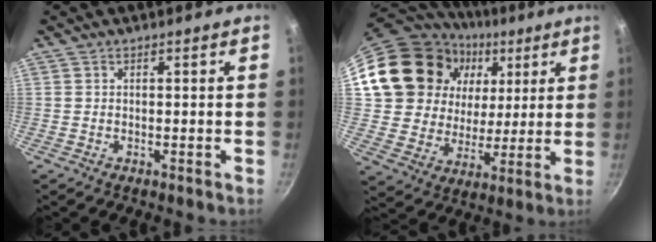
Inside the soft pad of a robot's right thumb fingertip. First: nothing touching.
{"total": 23.5, "force": [9.3, 18.0, 11.9], "torque": [-0.199, -0.001, 0.172]}